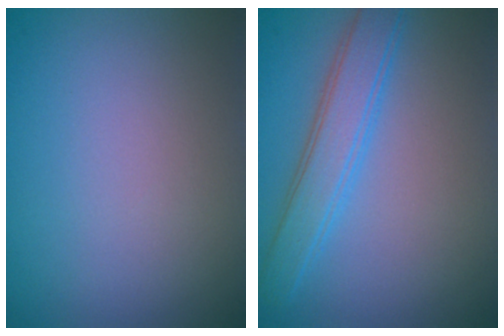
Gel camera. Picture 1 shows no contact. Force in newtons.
{"total": 3.7, "press": 3.7, "slide": 0.0}